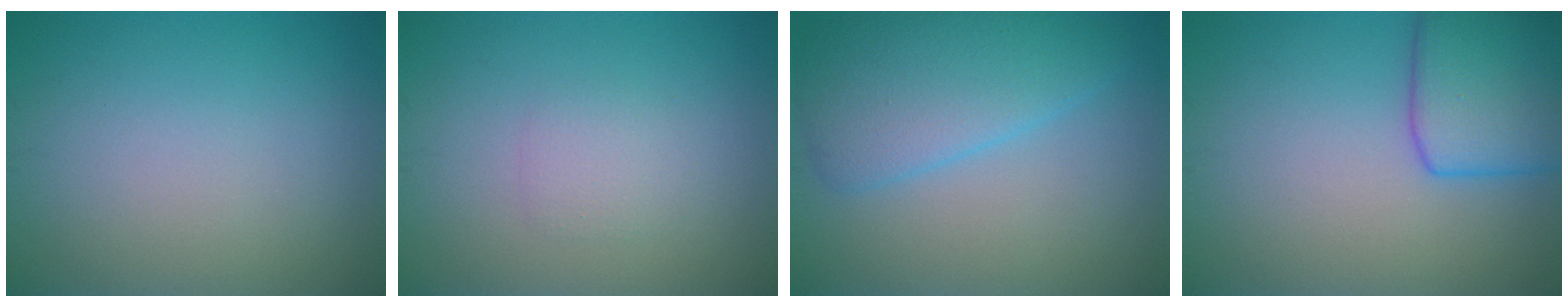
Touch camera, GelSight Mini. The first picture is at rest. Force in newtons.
{"total": 1.4, "press": 1.4, "slide": 0.1}
{"total": 5.4, "press": 5.4, "slide": 0.1}
{"total": 6.4, "press": 6.4, "slide": 0.3}